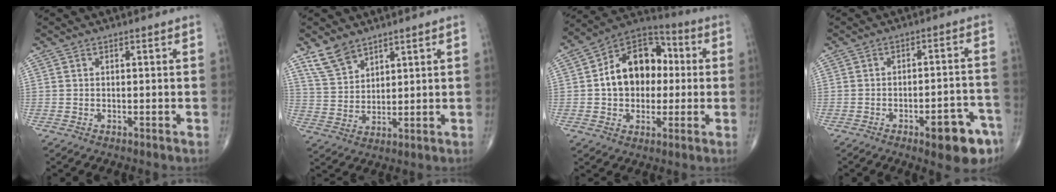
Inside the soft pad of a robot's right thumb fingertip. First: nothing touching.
{"total": 6.8, "force": [5.1, 3.5, 2.8], "torque": [-0.042, -0.023, 0.110]}
{"total": 16.1, "force": [1.0, 11.6, 11.1], "torque": [-0.129, 0.029, 0.007]}
{"total": 10.7, "force": [-5.8, 3.5, 8.3], "torque": [-0.089, 0.036, -0.069]}